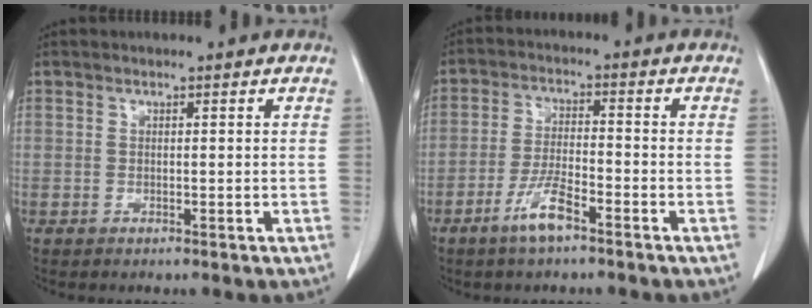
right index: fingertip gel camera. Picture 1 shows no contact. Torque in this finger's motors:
{"motor_torque": [0.80, -0.79, 0.17, 0.06]}